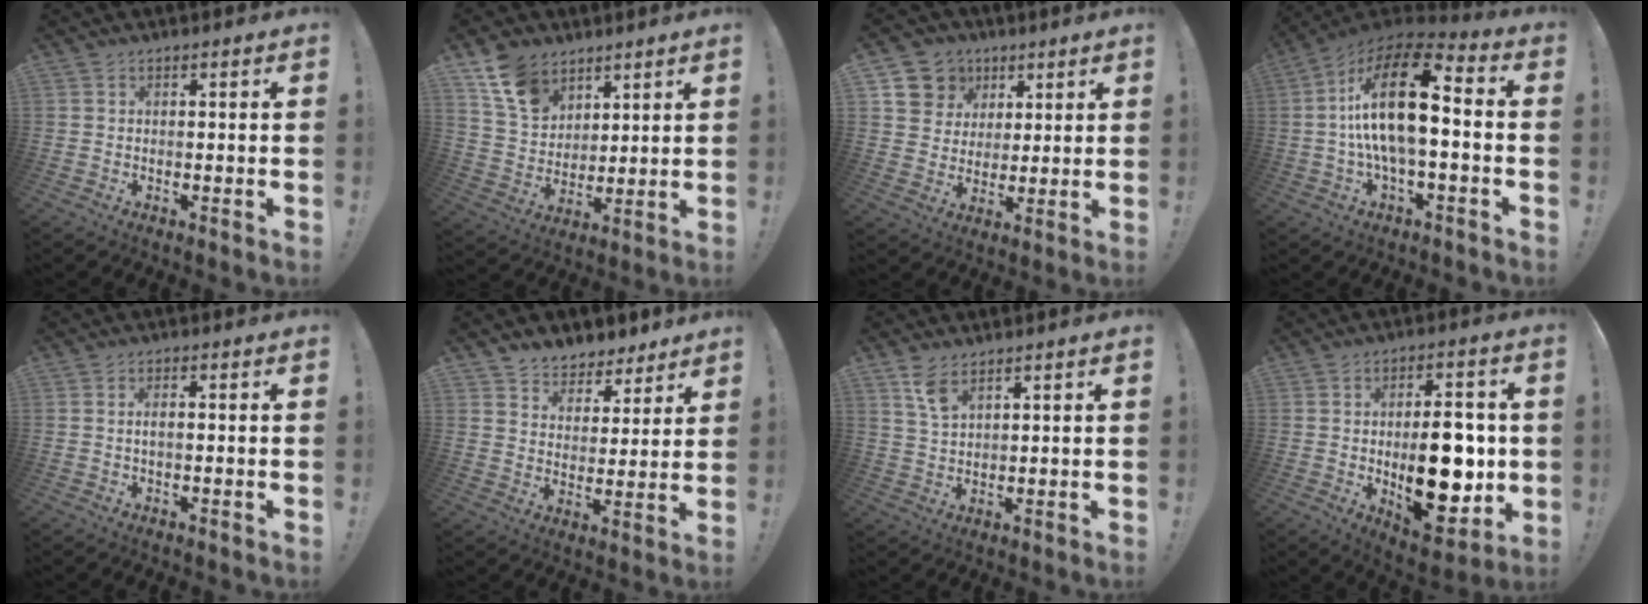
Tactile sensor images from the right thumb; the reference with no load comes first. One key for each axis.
{"total": 12.9, "fx": 8.5, "fy": 8.3, "fz": 5.1, "tx": -0.098, "ty": -0.043, "tz": 0.168}
{"total": 10.4, "fx": 4.6, "fy": 8.9, "fz": 2.5, "tx": -0.037, "ty": -0.029, "tz": 0.095}
{"total": 20.3, "fx": 1.1, "fy": 8.0, "fz": 18.6, "tx": -0.334, "ty": -0.003, "tz": 0.015}
{"total": 2.0, "fx": -0.3, "fy": 0.5, "fz": 1.9, "tx": -0.037, "ty": 0.004, "tz": -0.004}
{"total": 7.0, "fx": 5.2, "fy": 4.6, "fz": 0.9, "tx": -0.015, "ty": -0.046, "tz": 0.101}
{"total": 5.8, "fx": 3.8, "fy": 2.3, "fz": 3.7, "tx": -0.067, "ty": -0.018, "tz": 0.069}
{"total": 19.0, "fx": -1.4, "fy": 9.7, "fz": 16.2, "tx": -0.222, "ty": -0.011, "tz": -0.017}